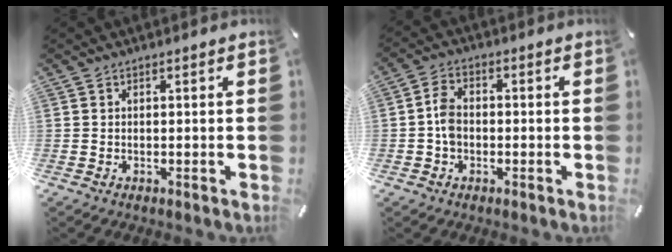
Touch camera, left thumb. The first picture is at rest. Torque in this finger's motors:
{"motor_torque": [0.13, -0.12, 0.41, 0.37, 0.02]}